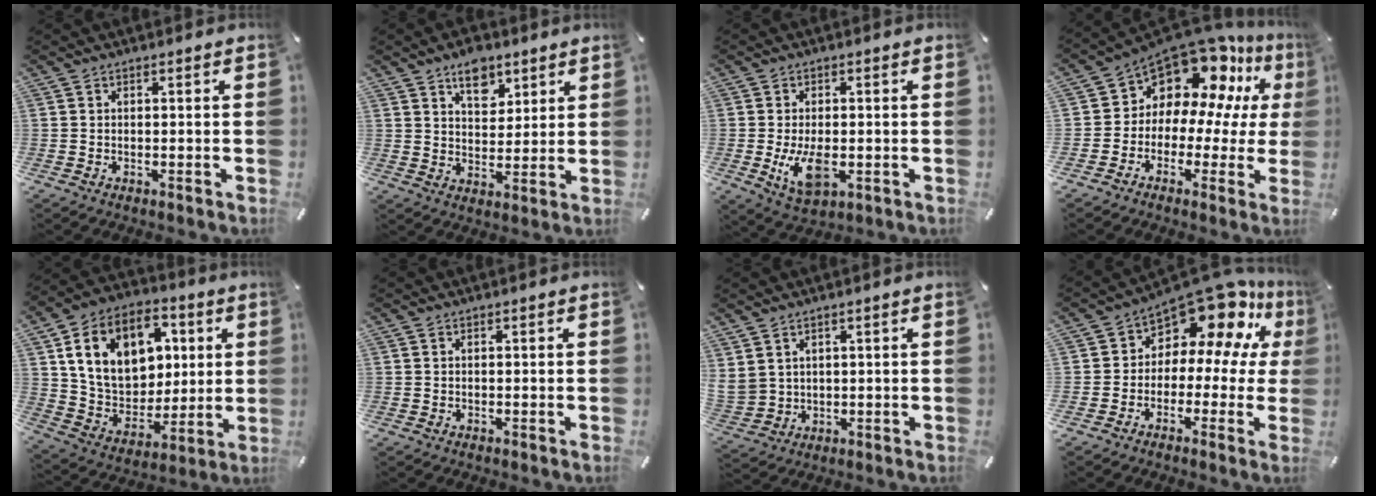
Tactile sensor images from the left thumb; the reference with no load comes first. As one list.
[{"total": 8.2, "force": [5.2, 5.1, 3.7], "torque": [-0.043, -0.023, 0.090]}, {"total": 8.1, "force": [-1.3, 4.4, 6.7], "torque": [-0.133, -0.014, -0.023]}, {"total": 13.2, "force": [8.9, 8.0, 5.5], "torque": [-0.110, -0.082, 0.157]}, {"total": 18.2, "force": [6.0, 13.9, 10.1], "torque": [-0.178, -0.014, 0.113]}, {"total": 0.0}, {"total": 4.3, "force": [2.5, 3.4, 0.8], "torque": [-0.033, -0.012, 0.047]}, {"total": 13.6, "force": [9.6, 6.6, 7.1], "torque": [-0.121, -0.089, 0.163]}]